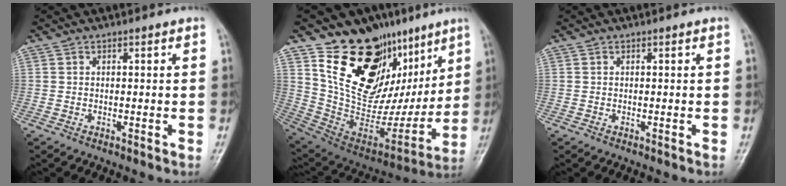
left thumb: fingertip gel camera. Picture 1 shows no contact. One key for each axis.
{"total": 28.2, "fx": 13.4, "fy": 17.4, "fz": 17.7, "tx": -0.219, "ty": -0.036, "tz": 0.245}
{"total": 0.0}